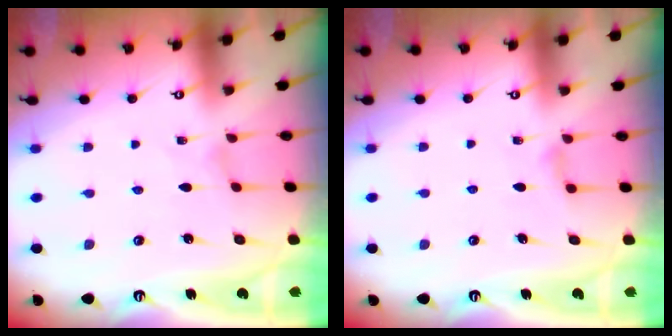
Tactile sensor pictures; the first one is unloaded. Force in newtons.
{"total": 2.9, "press": 2.9, "slide": 0.5}